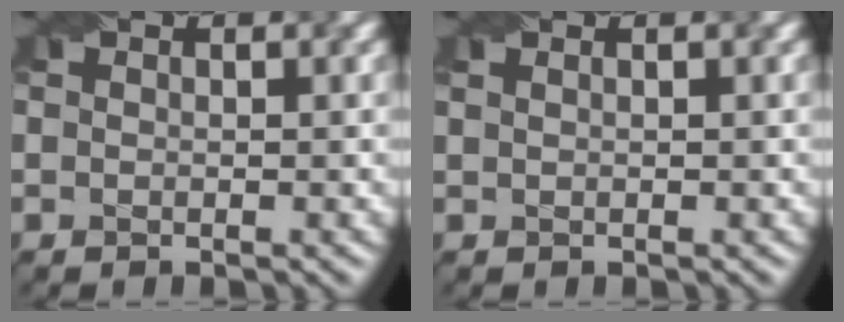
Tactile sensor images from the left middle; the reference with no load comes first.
{"total": 0.8, "force": [0.6, 0.2, 0.5], "torque": [-0.003, 0.002, -0.001]}